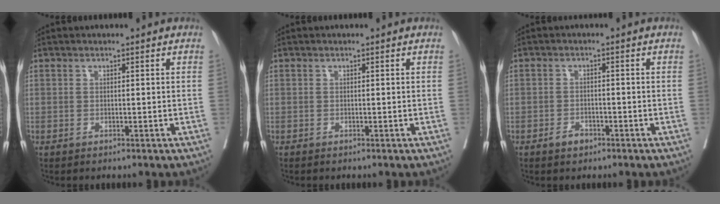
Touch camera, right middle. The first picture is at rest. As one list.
[{"total": 0.0}, {"total": 2.0, "force": [-1.3, 1.2, 0.9], "torque": [-0.012, 0.004, -0.019]}]